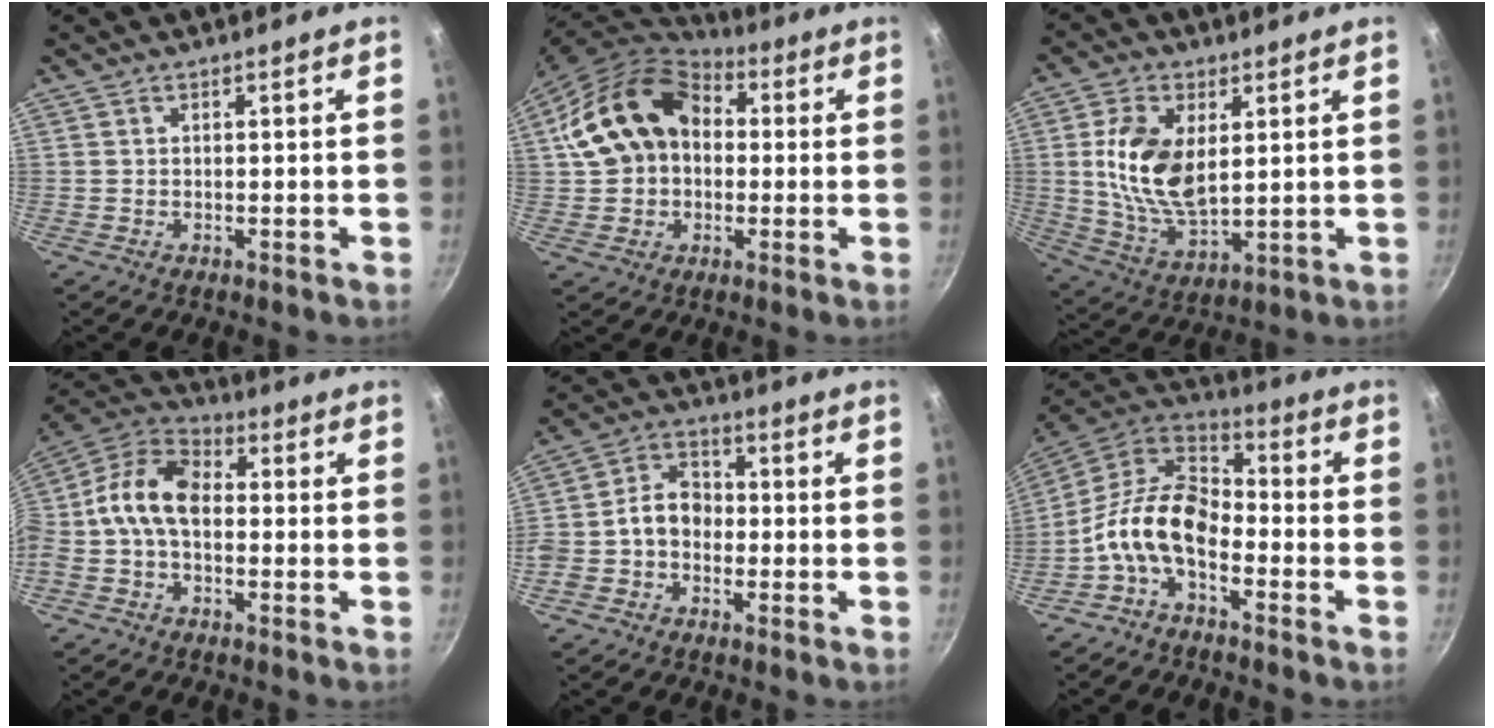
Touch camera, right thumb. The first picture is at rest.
{"total": 17.8, "force": [2.5, 13.5, 11.3], "torque": [-0.188, 0.036, 0.035]}
{"total": 13.8, "force": [2.7, 7.6, 11.2], "torque": [-0.207, -0.016, 0.059]}
{"total": 11.7, "force": [-0.5, 7.8, 8.7], "torque": [-0.145, 0.042, -0.032]}
{"total": 7.7, "force": [-1.7, 6.0, 4.5], "torque": [-0.052, 0.032, -0.045]}
{"total": 13.0, "force": [-4.7, 7.5, 9.5], "torque": [-0.171, 0.058, -0.115]}